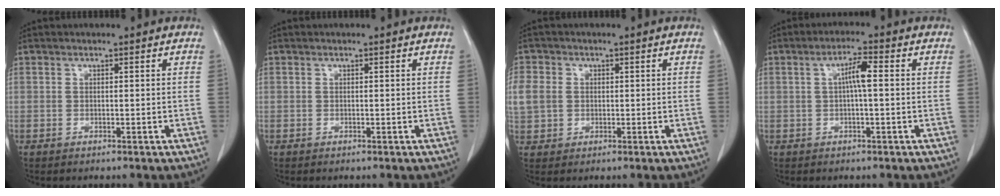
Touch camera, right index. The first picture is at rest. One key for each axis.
{"total": 0.0}
{"total": 7.8, "fx": 1.0, "fy": 6.9, "fz": 3.6, "tx": -0.119, "ty": 0.016, "tz": 0.026}
{"total": 3.8, "fx": 0.4, "fy": 0.3, "fz": 3.7, "tx": -0.067, "ty": 0.009, "tz": 0.005}